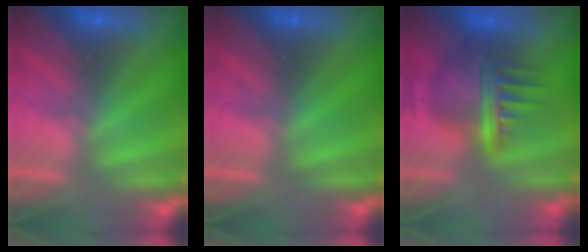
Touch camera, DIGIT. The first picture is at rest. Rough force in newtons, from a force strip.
{"total": 0.0}
{"total": 8.6}